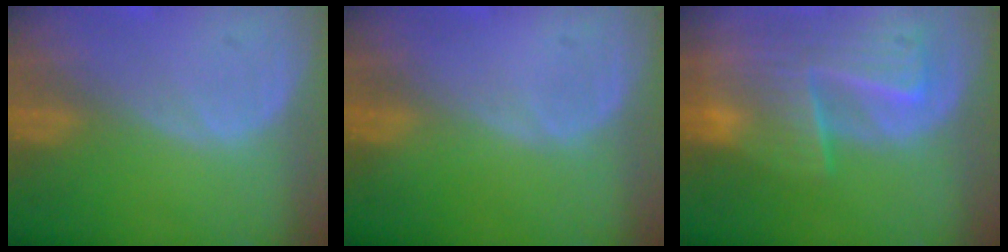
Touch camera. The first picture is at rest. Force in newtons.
{"total": 0.0}
{"total": 9.9, "press": 8.5, "slide": 5.0}